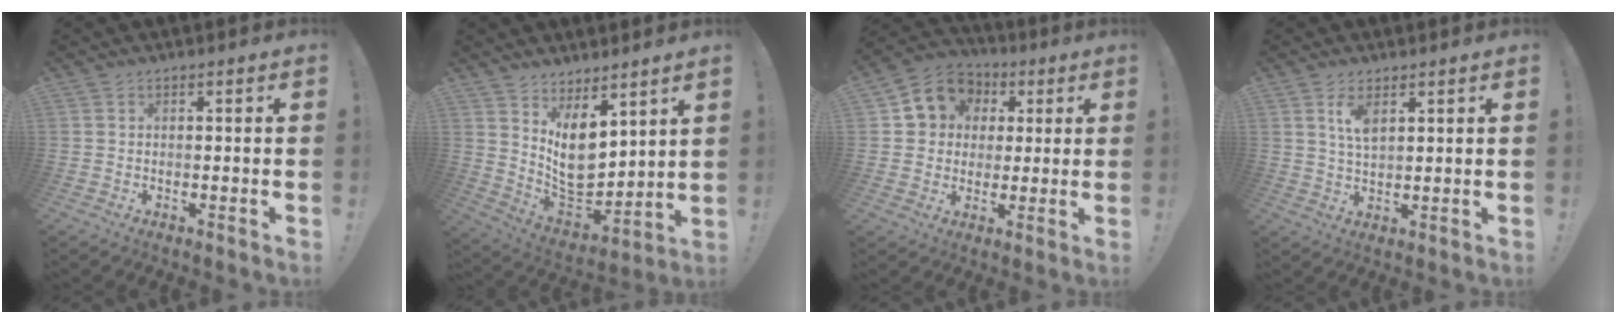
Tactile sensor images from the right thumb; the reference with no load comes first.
{"total": 12.0, "force": [5.2, 8.0, 7.3], "torque": [-0.106, -0.064, 0.102]}
{"total": 11.4, "force": [3.5, 10.0, 4.0], "torque": [-0.050, -0.011, 0.073]}
{"total": 5.2, "force": [2.9, 1.9, 3.9], "torque": [-0.064, -0.017, 0.046]}